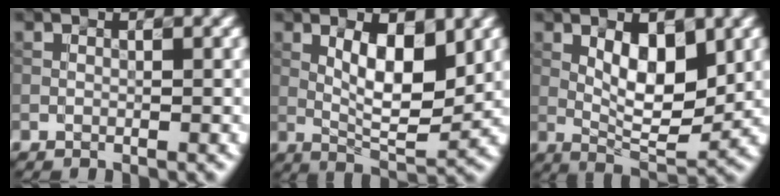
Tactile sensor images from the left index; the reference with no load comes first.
{"total": 6.3, "force": [1.6, 2.2, 5.7], "torque": [-0.092, -0.006, 0.030]}
{"total": 6.1, "force": [1.4, 2.3, 5.4], "torque": [-0.083, -0.004, 0.026]}